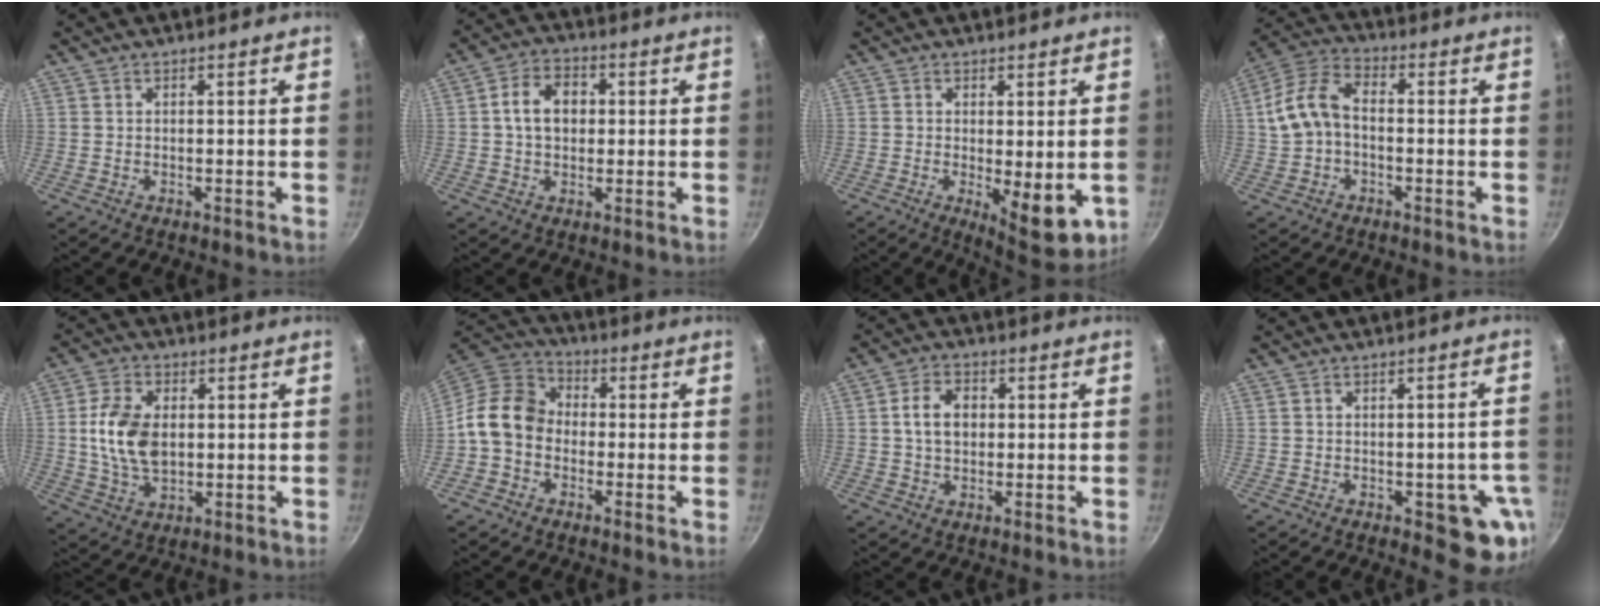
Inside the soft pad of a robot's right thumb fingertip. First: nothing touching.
{"total": 8.0, "force": [0.8, 6.0, 5.2], "torque": [-0.069, 0.015, 0.004]}
{"total": 9.1, "force": [-1.0, 3.6, 8.3], "torque": [-0.101, -0.014, -0.002]}
{"total": 9.6, "force": [-0.6, 6.2, 7.3], "torque": [-0.137, 0.038, -0.022]}
{"total": 11.0, "force": [0.8, 7.1, 8.4], "torque": [-0.147, -0.001, 0.016]}
{"total": 11.1, "force": [-1.6, 9.0, 6.3], "torque": [-0.087, 0.036, -0.056]}
{"total": 6.6, "force": [0.6, 4.9, 4.4], "torque": [-0.061, 0.011, 0.004]}
{"total": 9.2, "force": [-3.0, 4.4, 7.5], "torque": [-0.041, 0.009, -0.034]}